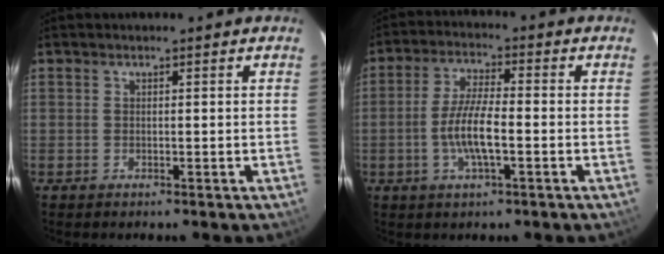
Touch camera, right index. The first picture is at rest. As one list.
[{"total": 7.7, "force": [-2.0, 1.7, 7.3], "torque": [-0.146, 0.002, -0.042]}]